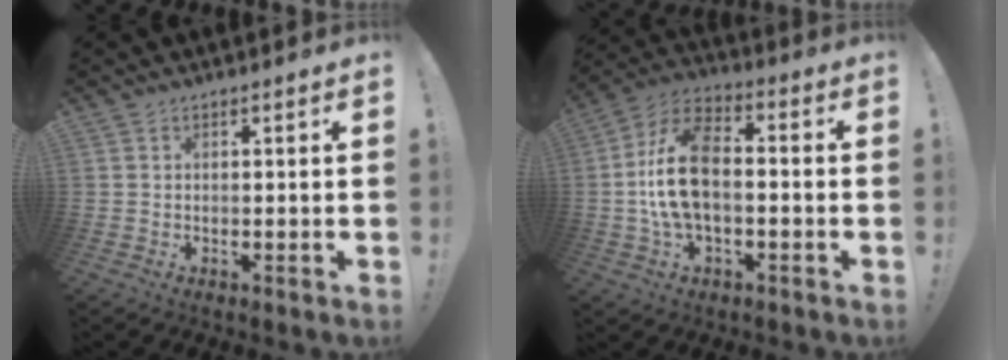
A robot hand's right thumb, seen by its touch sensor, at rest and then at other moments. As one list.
[{"total": 14.8, "force": [-1.1, 8.4, 12.2], "torque": [-0.232, 0.012, -0.020]}]